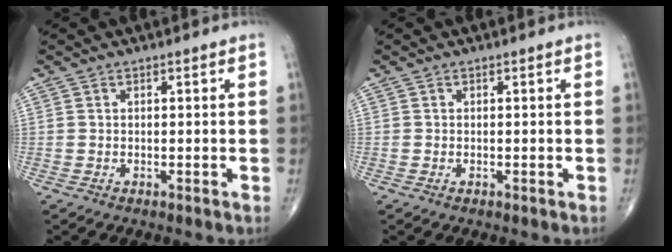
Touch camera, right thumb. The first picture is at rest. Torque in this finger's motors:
{"motor_torque": [-0.22, -0.14, -0.16, -0.05, -0.06]}